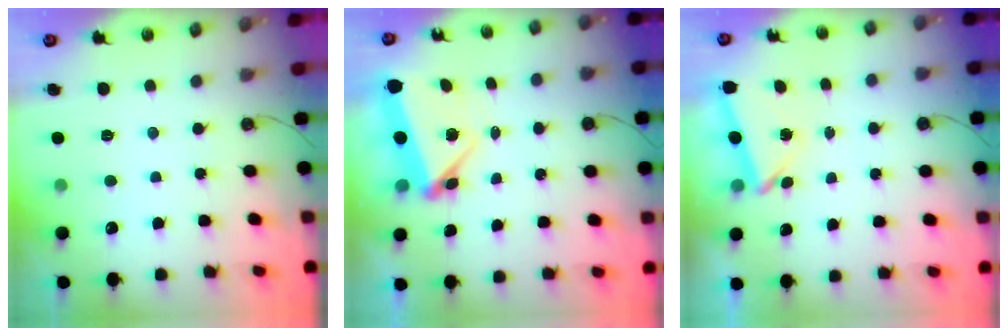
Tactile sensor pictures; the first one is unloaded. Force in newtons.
{"total": 5.8, "press": 5.8, "slide": 0.3}
{"total": 2.9, "press": 2.6, "slide": 1.2}